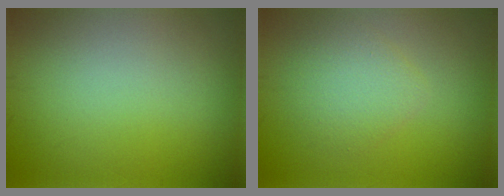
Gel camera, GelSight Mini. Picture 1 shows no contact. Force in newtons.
{"total": 2.9, "press": 2.9, "slide": 0.2}